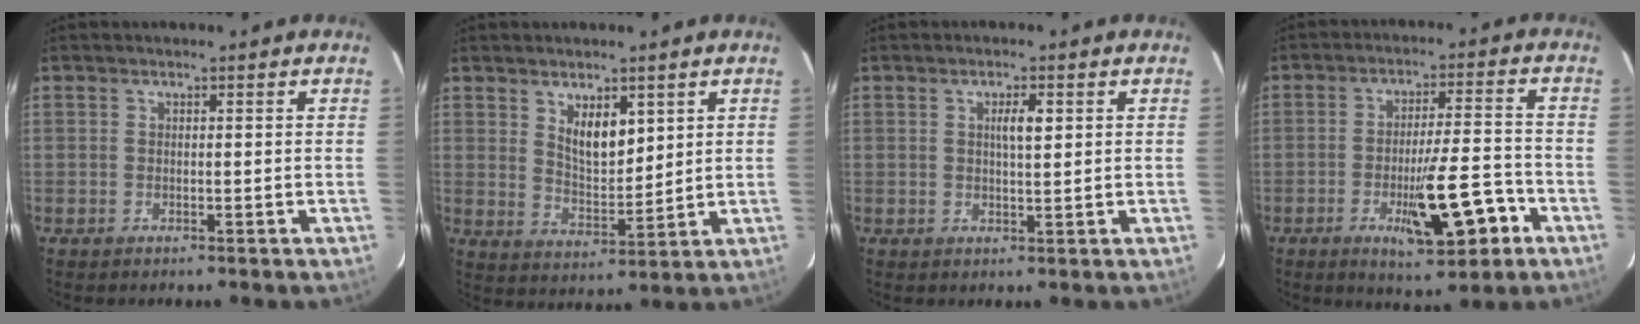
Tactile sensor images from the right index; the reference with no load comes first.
{"total": 6.2, "force": [3.0, 2.6, 4.7], "torque": [-0.085, -0.009, 0.061]}
{"total": 2.7, "force": [0.8, 0.5, 2.6], "torque": [-0.045, 0.002, 0.013]}
{"total": 11.5, "force": [-4.9, 2.0, 10.2], "torque": [-0.159, -0.004, -0.069]}